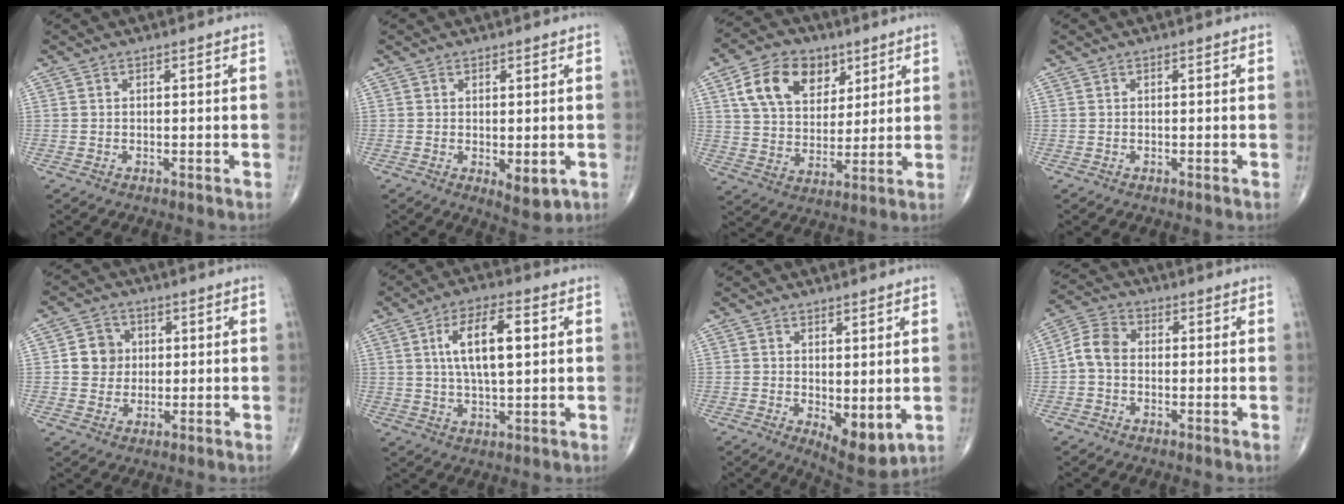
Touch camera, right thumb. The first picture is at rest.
{"total": 4.3, "force": [-0.9, 1.9, 3.8], "torque": [-0.043, -0.012, -0.004]}
{"total": 14.4, "force": [6.3, 10.0, 8.1], "torque": [-0.112, -0.016, 0.114]}
{"total": 0.0}
{"total": 5.8, "force": [0.8, 5.4, 2.2], "torque": [-0.007, 0.003, 0.009]}
{"total": 11.2, "force": [2.5, 4.3, 10.0], "torque": [-0.173, 0.003, 0.043]}
{"total": 7.1, "force": [-0.5, 3.1, 6.4], "torque": [-0.077, -0.020, 0.004]}
{"total": 5.5, "force": [-0.6, 4.0, 3.7], "torque": [-0.065, 0.018, -0.026]}